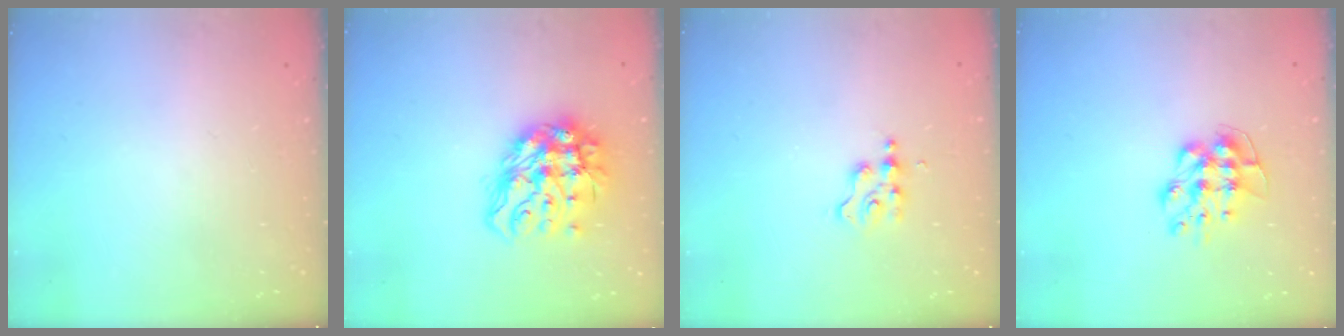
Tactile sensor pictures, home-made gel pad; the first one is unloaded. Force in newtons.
{"total": 16.2, "press": 16.1, "slide": 1.5}
{"total": 2.9, "press": 2.9, "slide": 0.4}
{"total": 9.2, "press": 9.2, "slide": 0.9}